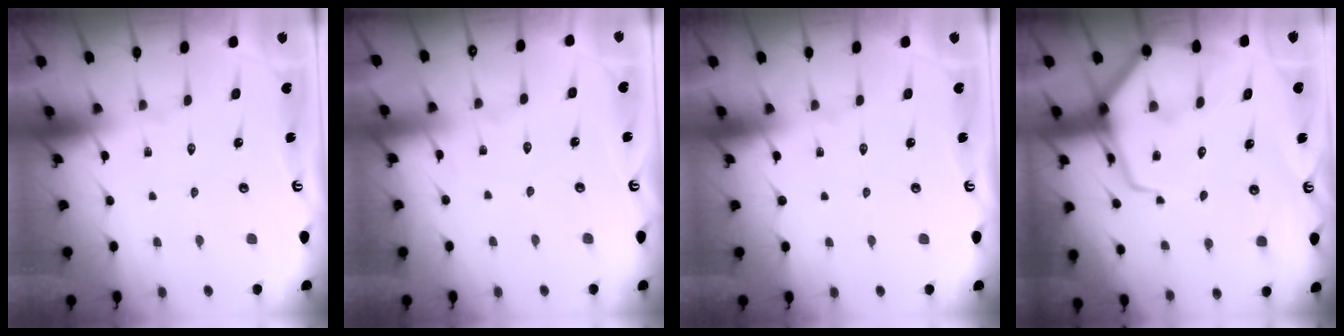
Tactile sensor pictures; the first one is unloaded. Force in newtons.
{"total": 3.4, "press": 3.4, "slide": 0.5}
{"total": 0.0}
{"total": 10.3, "press": 10.3, "slide": 1.1}